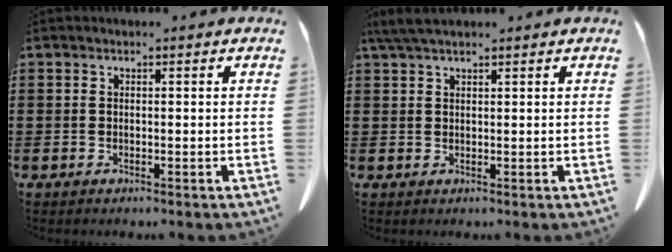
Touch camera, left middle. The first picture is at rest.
{"total": 3.4, "force": [2.4, 0.6, 2.2], "torque": [-0.050, -0.001, 0.047]}